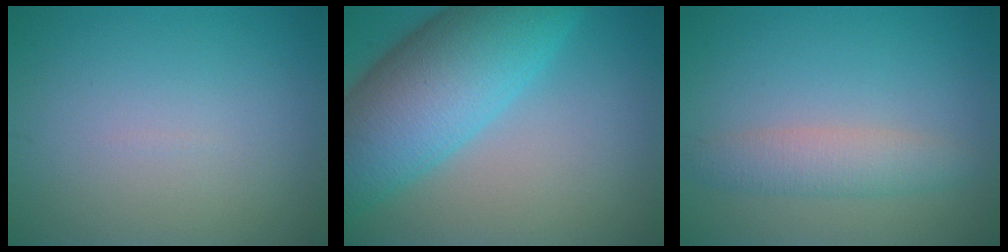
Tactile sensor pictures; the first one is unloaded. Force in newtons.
{"total": 11.5, "press": 11.5, "slide": 0.3}
{"total": 3.0, "press": 3.0, "slide": 0.0}